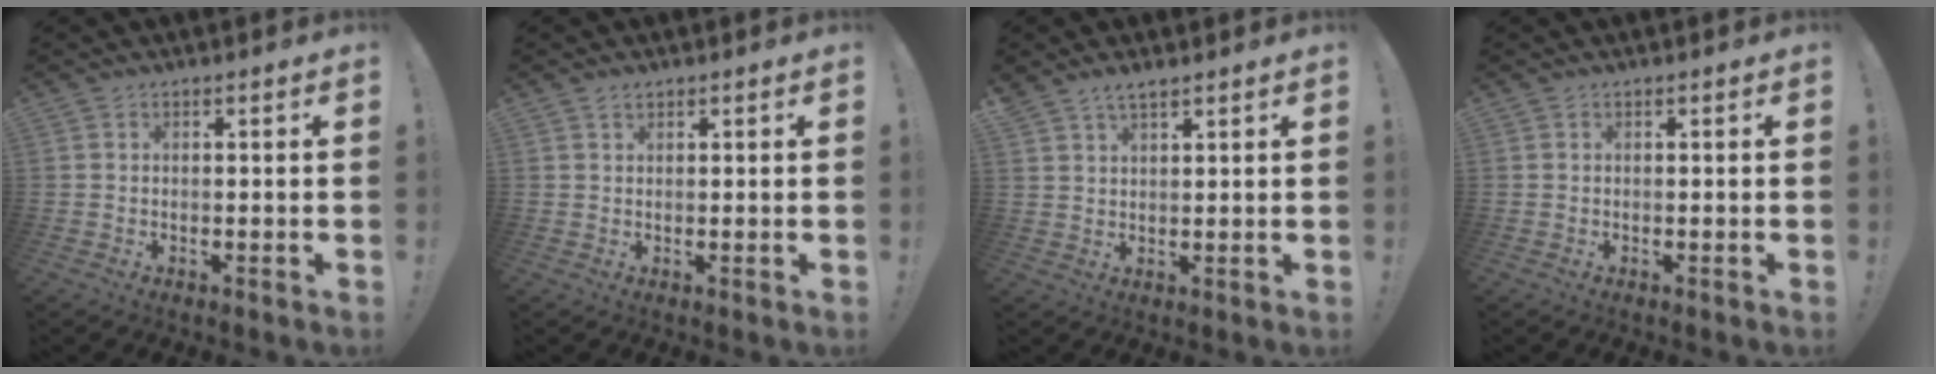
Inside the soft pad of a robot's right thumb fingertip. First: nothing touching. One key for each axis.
{"total": 1.1, "fx": 0.9, "fy": 0.5, "fz": 0.4, "tx": 0.000, "ty": -0.002, "tz": 0.016}
{"total": 3.4, "fx": 2.8, "fy": 1.0, "fz": 1.6, "tx": -0.029, "ty": -0.016, "tz": 0.051}
{"total": 0.0}